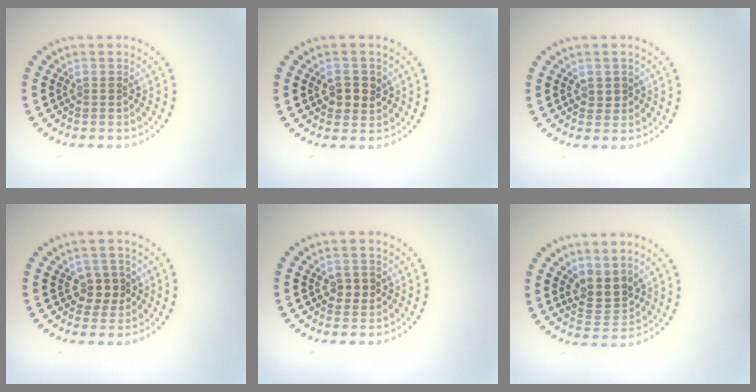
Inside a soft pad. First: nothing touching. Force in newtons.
{"total": 2.5, "press": 2.4, "slide": 0.6}
{"total": 0.8, "press": 0.8, "slide": 0.2}
{"total": 2.2, "press": 2.1, "slide": 0.6}
{"total": 1.9, "press": 1.9, "slide": 0.1}
{"total": 3.4, "press": 3.0, "slide": 1.6}